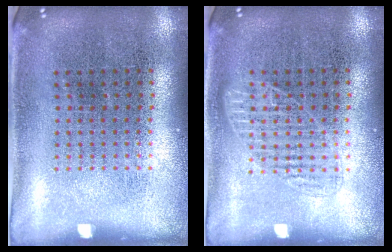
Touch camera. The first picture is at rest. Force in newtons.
{"total": 1.6, "press": 1.6, "slide": 0.3}